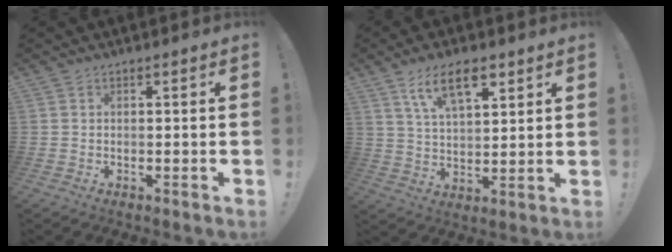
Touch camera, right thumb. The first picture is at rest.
{"total": 11.2, "force": [6.4, 4.9, 7.8], "torque": [-0.137, -0.014, 0.117]}